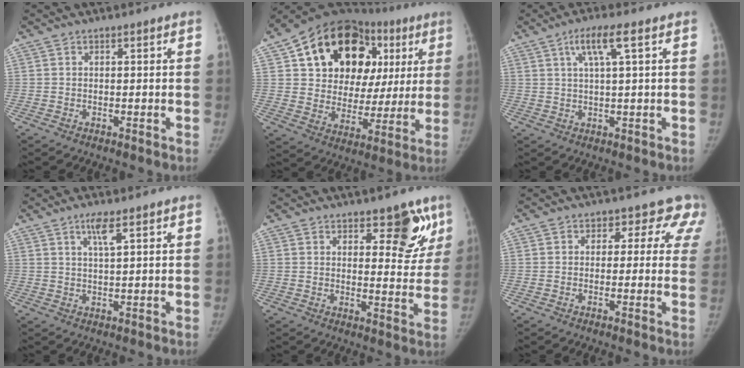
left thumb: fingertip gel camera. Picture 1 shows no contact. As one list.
[{"total": 26.4, "force": [9.6, 17.9, 16.9], "torque": [-0.201, 0.030, 0.153]}, {"total": 5.6, "force": [2.3, 0.3, 5.1], "torque": [-0.105, 0.002, 0.046]}, {"total": 3.6, "force": [2.1, 0.5, 2.9], "torque": [-0.057, -0.006, 0.041]}, {"total": 9.1, "force": [5.6, 4.1, 5.9], "torque": [-0.030, -0.035, 0.076]}, {"total": 7.1, "force": [4.9, 5.0, 1.5], "torque": [0.041, -0.008, 0.025]}]